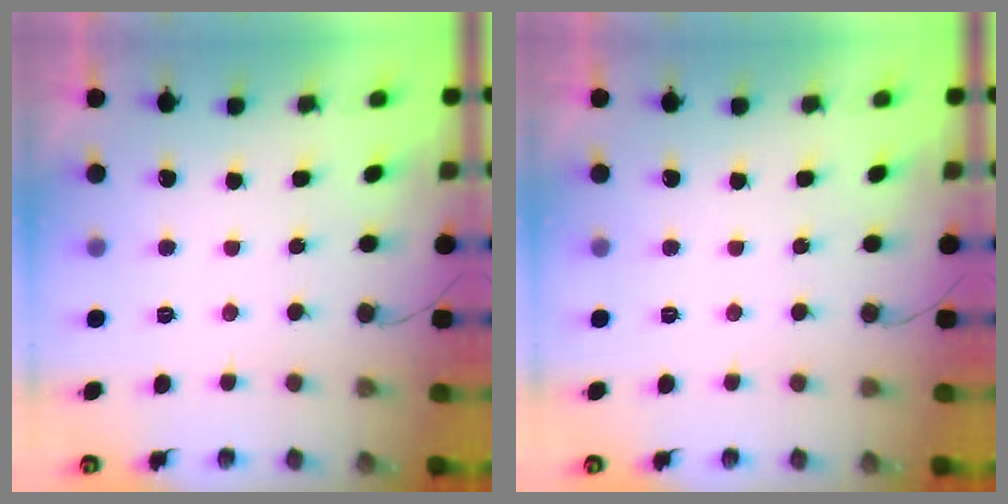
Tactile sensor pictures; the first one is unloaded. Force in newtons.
{"total": 0.0}